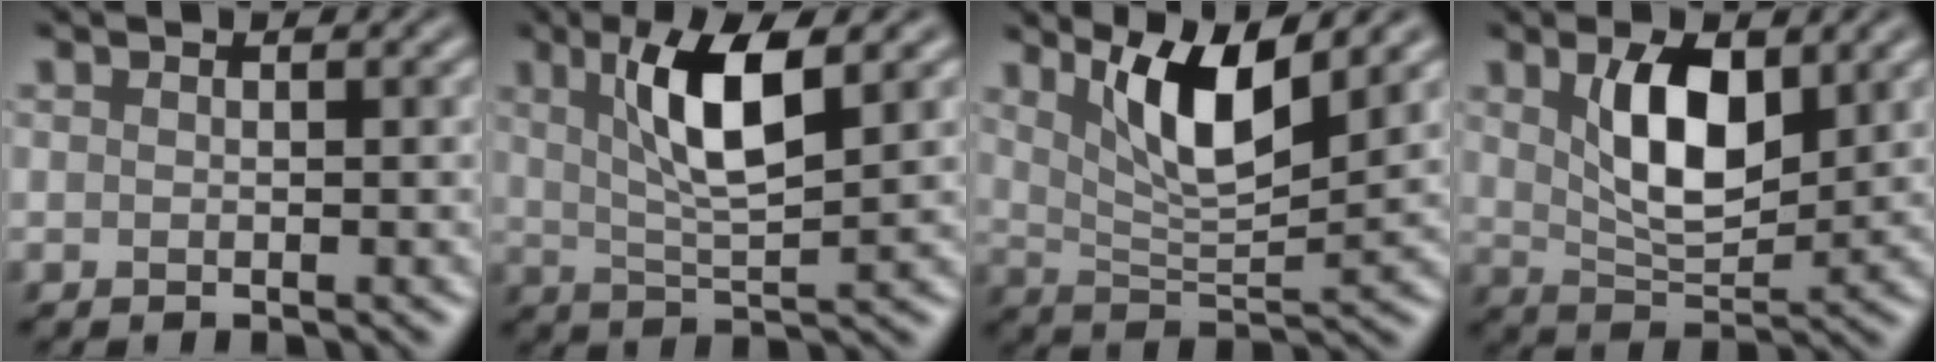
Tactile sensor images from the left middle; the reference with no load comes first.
{"total": 6.5, "force": [2.3, 1.6, 5.9], "torque": [-0.104, 0.002, 0.041]}
{"total": 6.4, "force": [3.3, 1.7, 5.2], "torque": [-0.096, -0.006, 0.061]}
{"total": 6.0, "force": [2.2, 2.7, 4.9], "torque": [-0.097, 0.000, 0.040]}